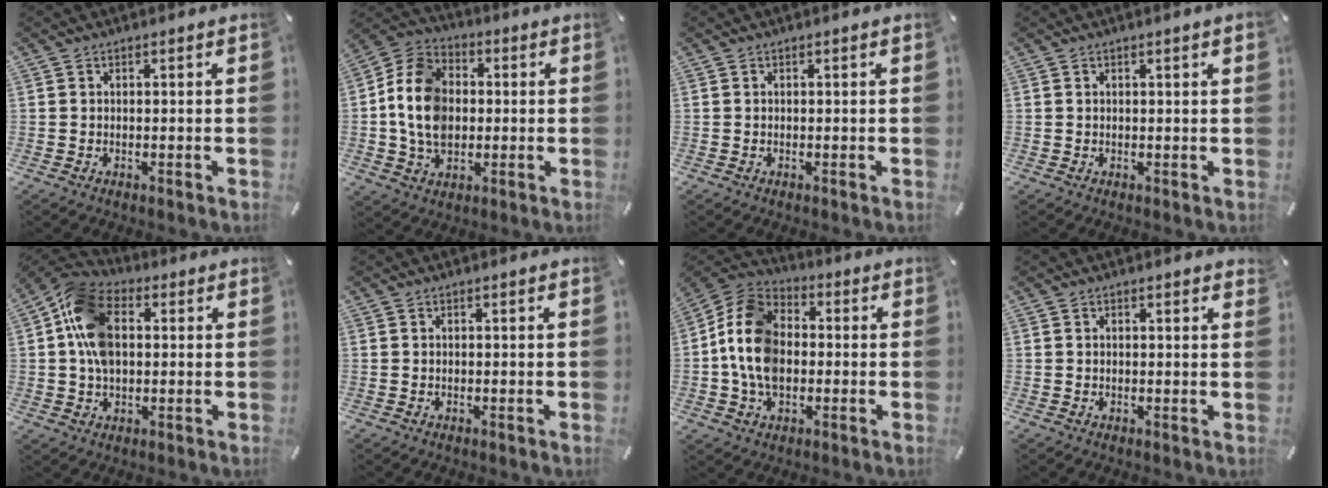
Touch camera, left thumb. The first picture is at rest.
{"total": 12.7, "force": [-0.4, 10.2, 7.5], "torque": [-0.184, 0.017, -0.009]}
{"total": 0.0}
{"total": 0.9, "force": [0.4, 0.0, 0.8], "torque": [-0.014, -0.002, 0.006]}
{"total": 13.2, "force": [1.7, 9.2, 9.3], "torque": [-0.216, 0.013, 0.031]}
{"total": 0.0}
{"total": 12.3, "force": [-1.7, 9.5, 7.6], "torque": [-0.186, 0.021, -0.034]}
{"total": 0.6, "force": [0.4, 0.2, 0.4], "torque": [-0.001, -0.003, 0.005]}